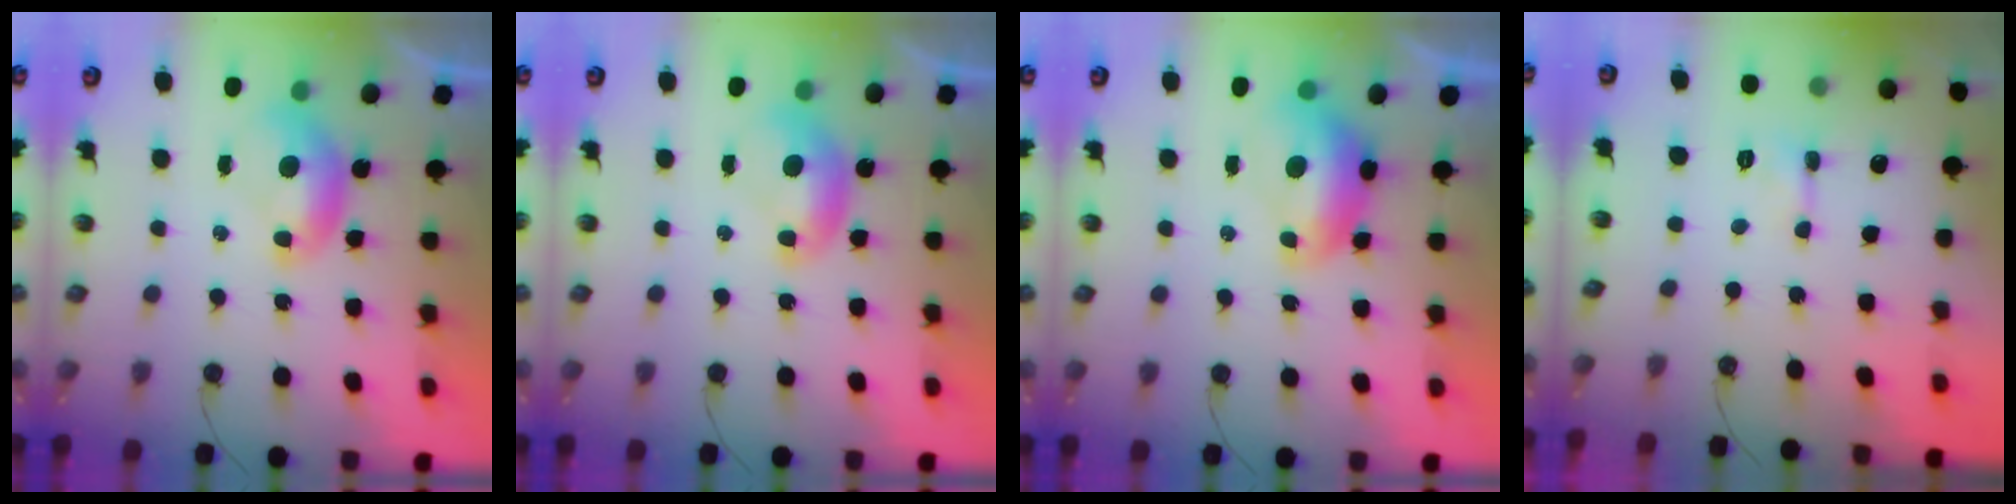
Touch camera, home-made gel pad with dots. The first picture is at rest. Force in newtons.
{"total": 0.0}
{"total": 2.8, "press": 2.7, "slide": 0.7}
{"total": 0.0}